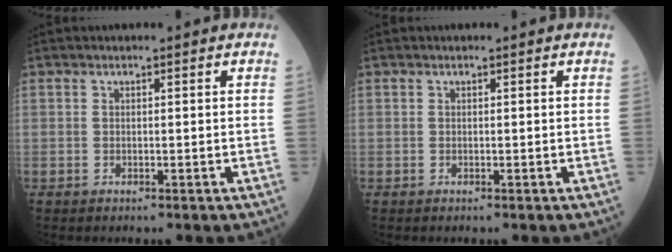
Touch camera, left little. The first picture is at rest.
{"total": 0.0}